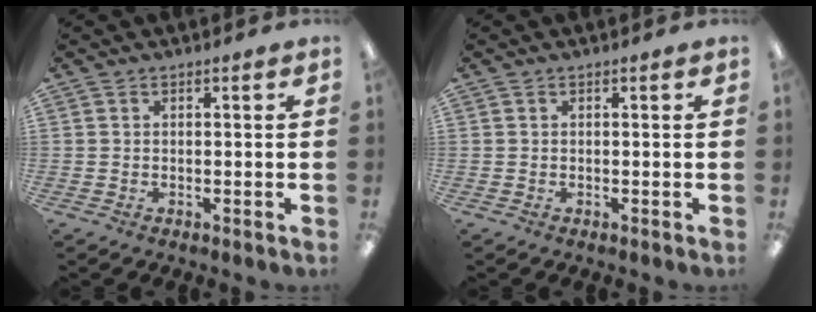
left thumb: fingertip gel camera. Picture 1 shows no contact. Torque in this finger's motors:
{"motor_torque": [0.00, 0.00, -0.02, -0.03, 0.00]}